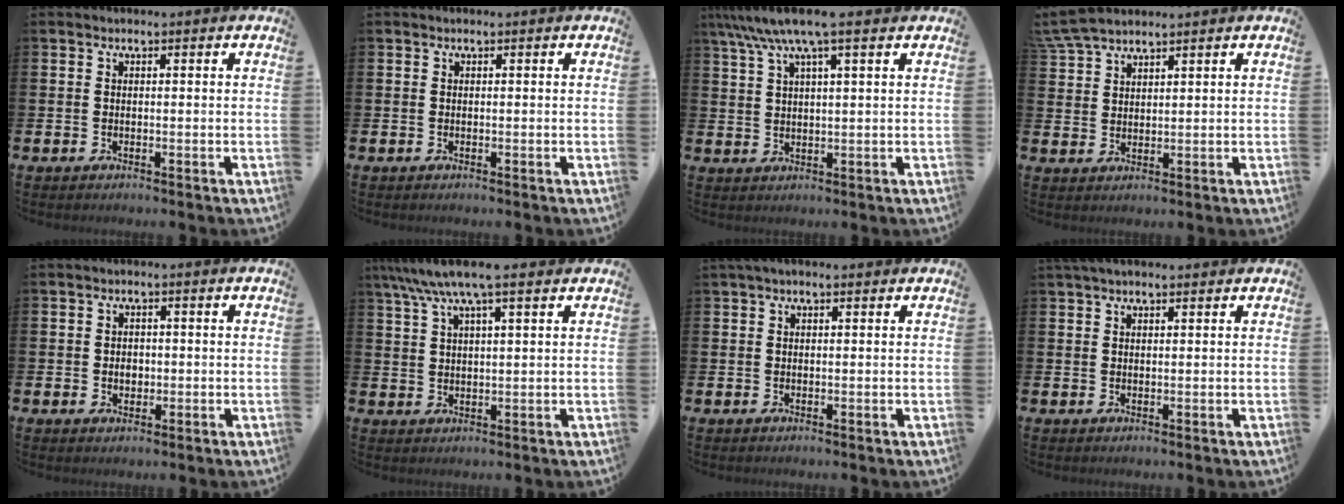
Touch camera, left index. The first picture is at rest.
{"total": 0.0}
{"total": 6.8, "force": [5.0, 0.9, 4.5], "torque": [-0.098, -0.007, 0.089]}
{"total": 4.9, "force": [4.6, 1.0, 1.5], "torque": [-0.036, -0.014, 0.085]}
{"total": 1.9, "force": [-0.1, 1.5, 1.1], "torque": [-0.006, 0.001, -0.008]}
{"total": 7.1, "force": [5.4, 1.2, 4.5], "torque": [-0.091, -0.012, 0.096]}
{"total": 1.1, "force": [0.7, 0.3, 0.8], "torque": [-0.008, 0.001, 0.010]}
{"total": 1.9, "force": [1.6, 0.4, 0.9], "torque": [-0.013, 0.002, 0.027]}